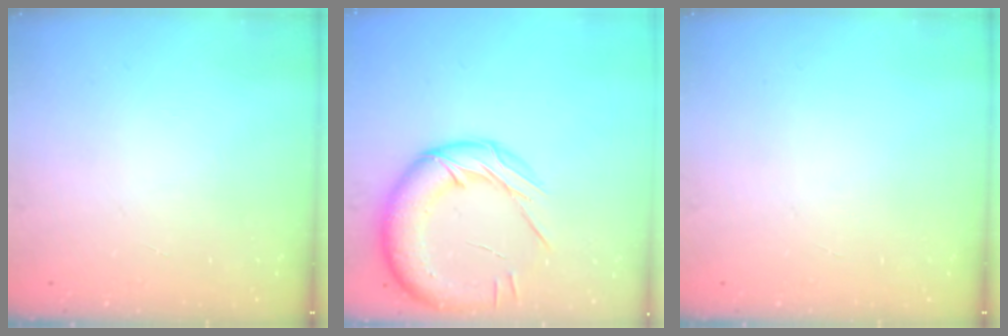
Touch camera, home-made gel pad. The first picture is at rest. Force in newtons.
{"total": 19.9, "press": 19.5, "slide": 3.8}
{"total": 0.0}